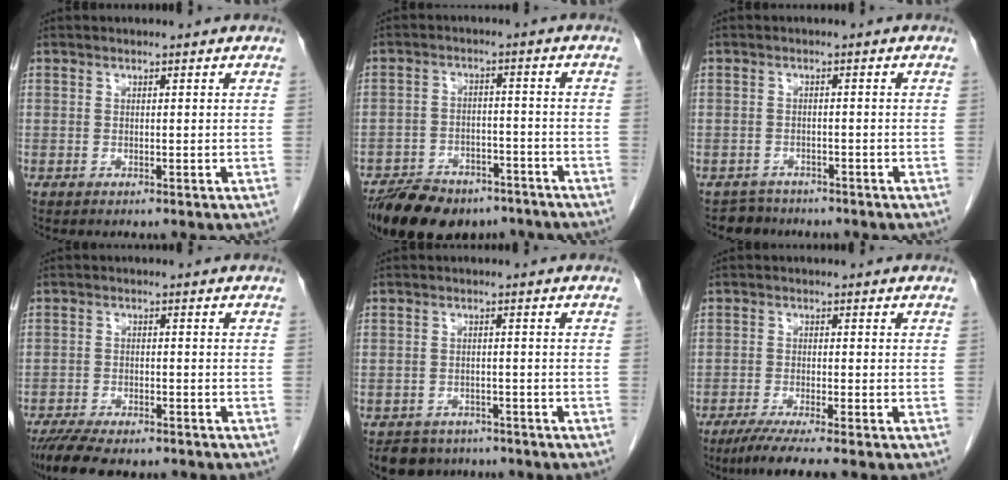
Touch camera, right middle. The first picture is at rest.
{"total": 14.1, "force": [-10.8, 6.4, 6.5], "torque": [-0.112, -0.002, -0.164]}
{"total": 2.9, "force": [-2.4, 1.3, -0.7], "torque": [0.006, 0.002, -0.041]}
{"total": 11.0, "force": [-9.2, 3.0, 5.2], "torque": [-0.083, -0.007, -0.139]}
{"total": 5.7, "force": [-4.7, 3.1, 0.5], "torque": [-0.001, 0.004, -0.069]}
{"total": 6.1, "force": [-4.7, -0.5, 3.8], "torque": [-0.060, -0.017, -0.080]}